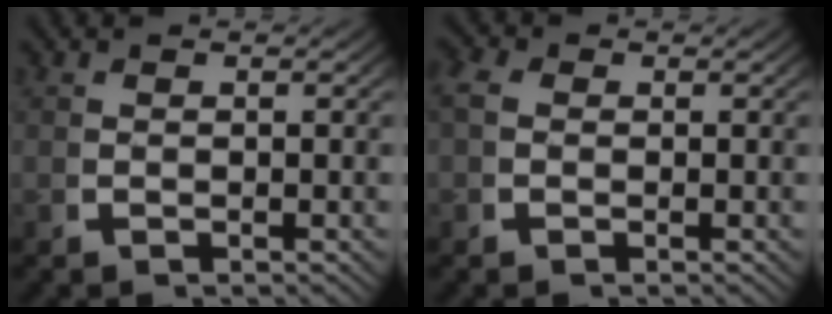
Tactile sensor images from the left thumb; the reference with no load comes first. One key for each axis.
{"total": 1.6, "fx": 0.2, "fy": 1.4, "fz": 0.8, "tx": -0.020, "ty": 0.001, "tz": 0.000}